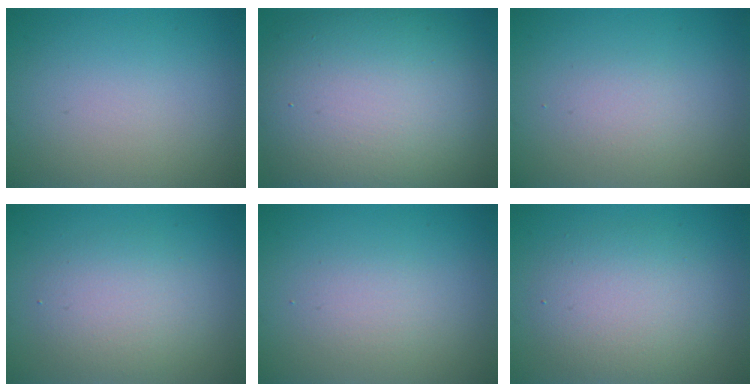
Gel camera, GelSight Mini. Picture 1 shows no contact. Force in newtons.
{"total": 14.2, "press": 14.1, "slide": 1.1}
{"total": 1.3, "press": 1.3, "slide": 0.1}
{"total": 3.0, "press": 3.0, "slide": 0.1}
{"total": 1.7, "press": 1.7, "slide": 0.1}
{"total": 4.6, "press": 4.6, "slide": 0.2}